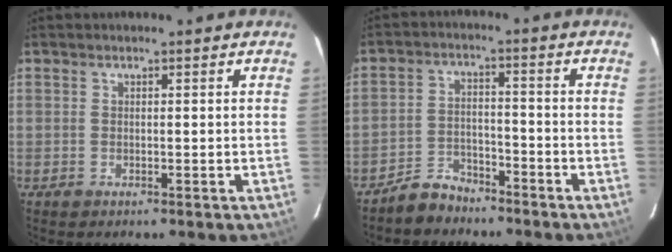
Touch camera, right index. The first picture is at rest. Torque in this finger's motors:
{"motor_torque": [0.00, -0.06, -0.19, -0.08]}